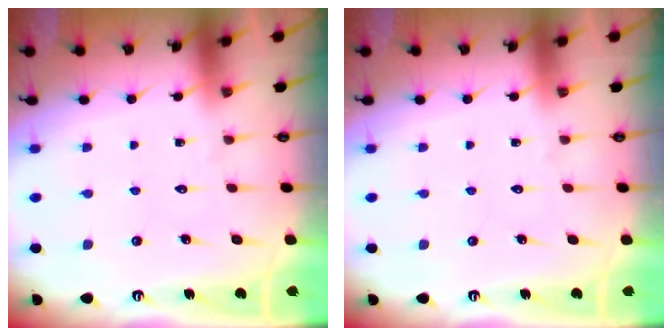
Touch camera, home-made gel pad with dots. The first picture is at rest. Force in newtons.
{"total": 0.0}